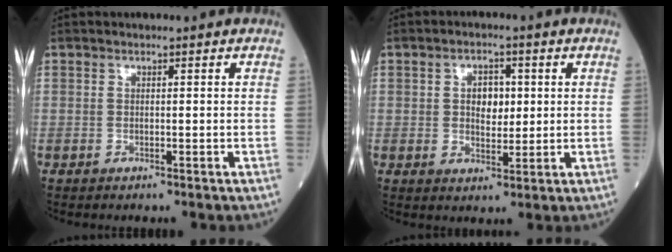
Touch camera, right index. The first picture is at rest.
{"total": 6.1, "force": [0.8, 3.2, 5.1], "torque": [-0.087, 0.010, 0.013]}